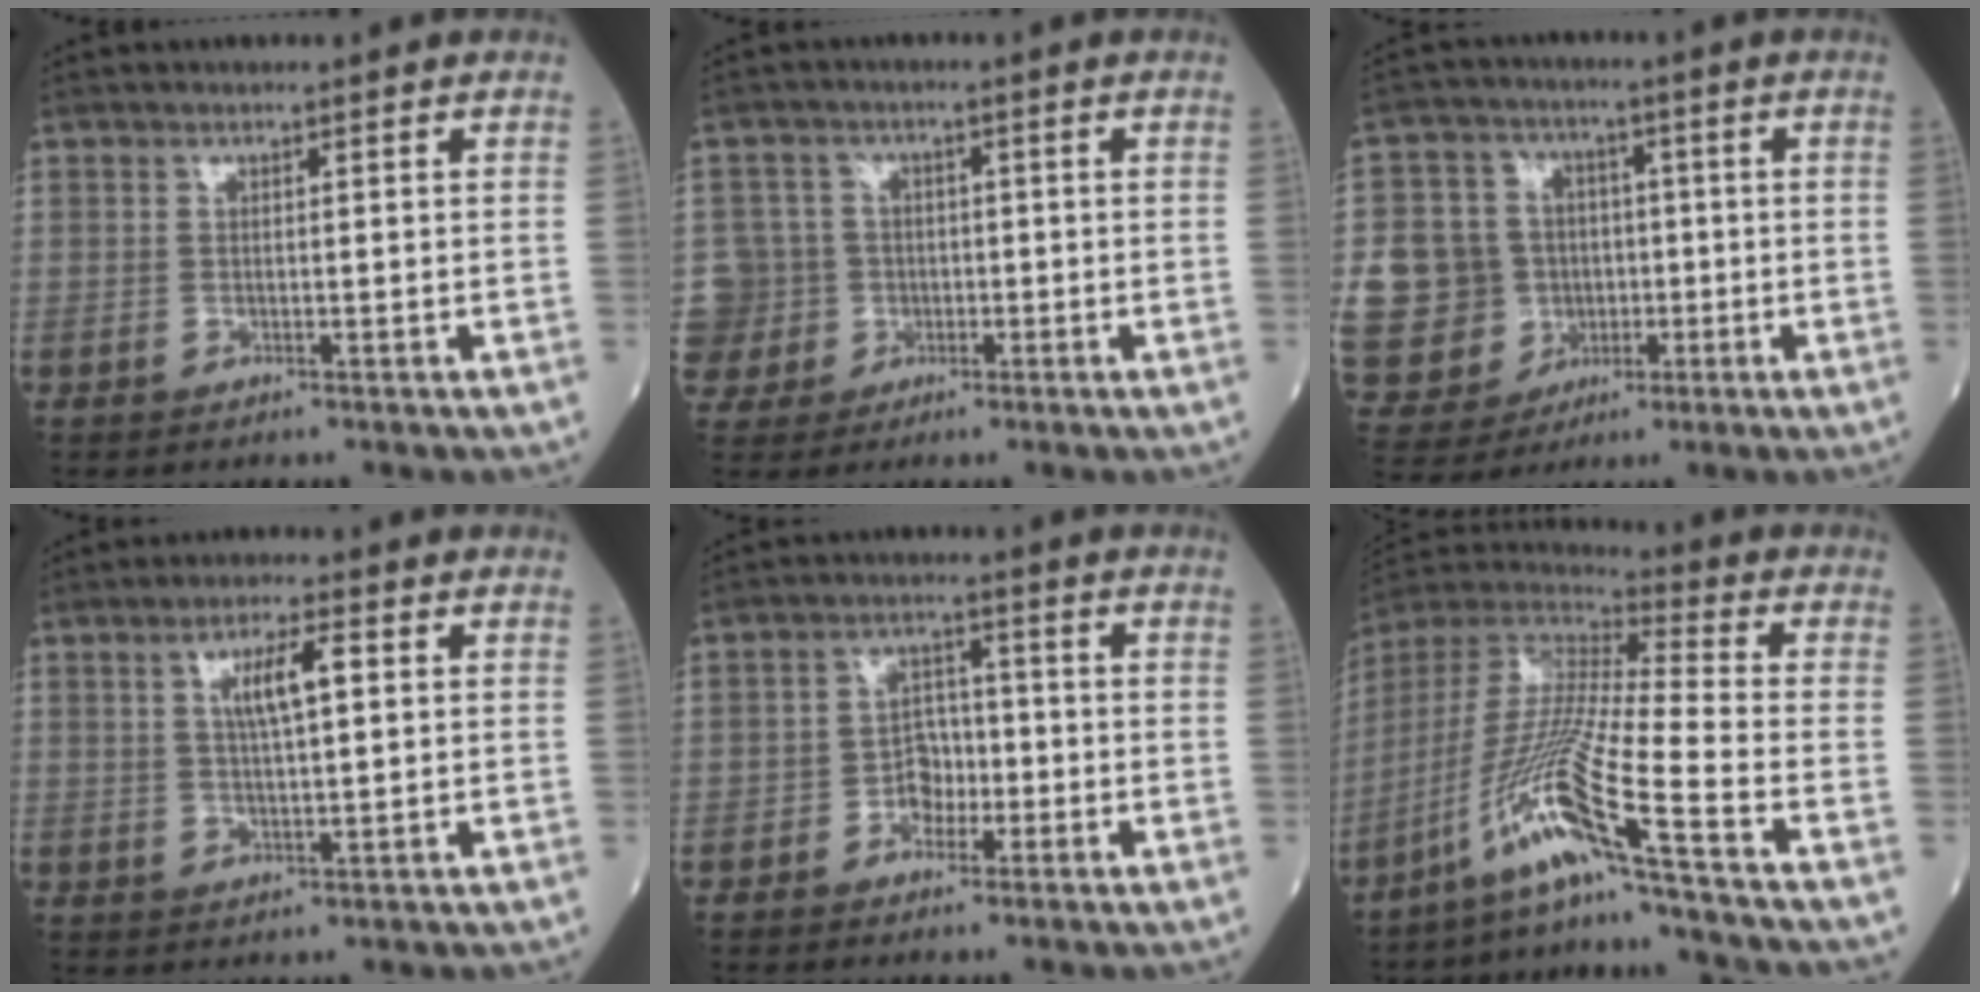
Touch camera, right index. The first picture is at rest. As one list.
[{"total": 7.0, "force": [-1.1, 6.9, -0.3], "torque": [-0.001, 0.020, -0.016]}, {"total": 13.4, "force": [-1.1, 12.5, 4.8], "torque": [-0.134, 0.036, 0.000]}, {"total": 5.5, "force": [1.6, 0.9, 5.2], "torque": [-0.095, 0.006, 0.030]}, {"total": 3.8, "force": [-1.6, 2.7, 2.3], "torque": [-0.033, 0.009, -0.031]}, {"total": 15.3, "force": [-9.0, -2.9, 12.1], "torque": [-0.266, -0.020, -0.175]}]